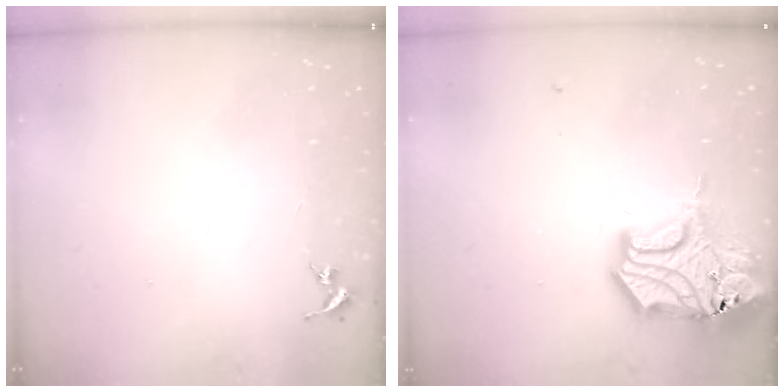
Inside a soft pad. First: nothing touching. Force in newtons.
{"total": 18.5, "press": 18.3, "slide": 2.6}